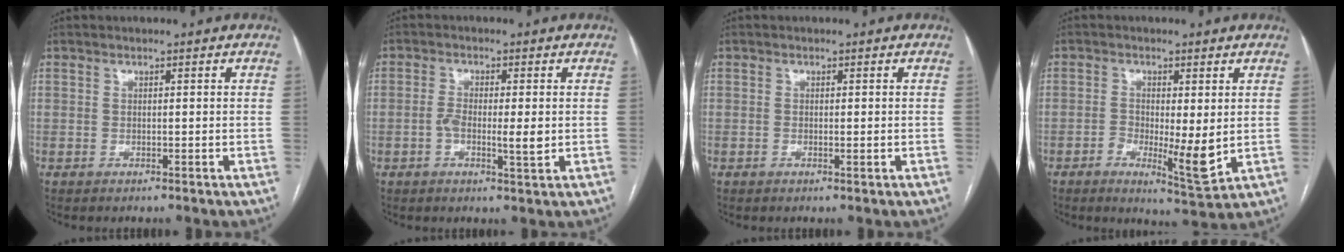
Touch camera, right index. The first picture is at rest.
{"total": 4.6, "force": [-0.7, 1.0, 4.4], "torque": [-0.081, -0.004, -0.013]}
{"total": 0.7, "force": [-0.1, 0.1, 0.7], "torque": [-0.011, -0.002, -0.002]}
{"total": 6.7, "force": [-1.0, 1.7, 6.4], "torque": [-0.102, -0.011, -0.014]}